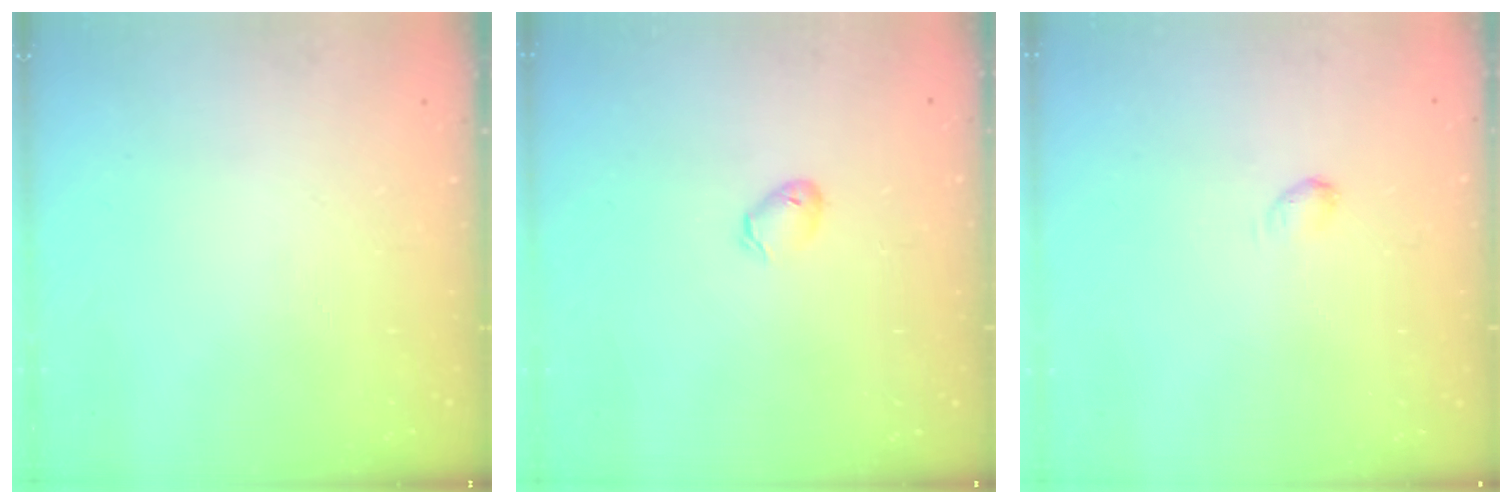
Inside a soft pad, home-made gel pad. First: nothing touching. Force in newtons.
{"total": 4.8, "press": 4.6, "slide": 1.2}
{"total": 2.7, "press": 2.7, "slide": 0.5}